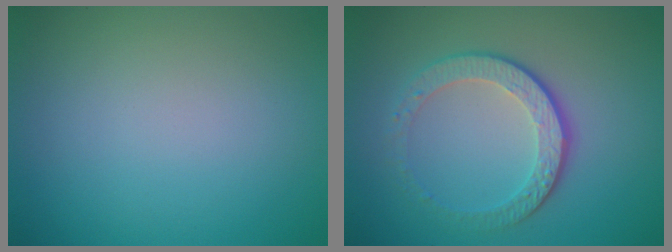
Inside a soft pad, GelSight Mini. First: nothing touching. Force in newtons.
{"total": 4.4, "press": 3.0, "slide": 3.2}